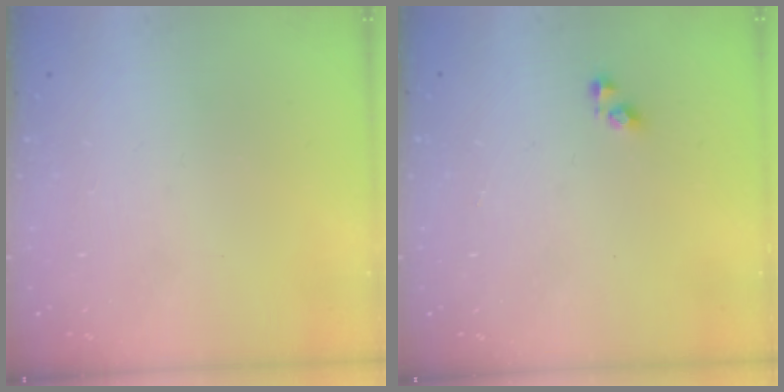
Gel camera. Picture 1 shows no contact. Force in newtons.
{"total": 3.7, "press": 3.7, "slide": 0.5}